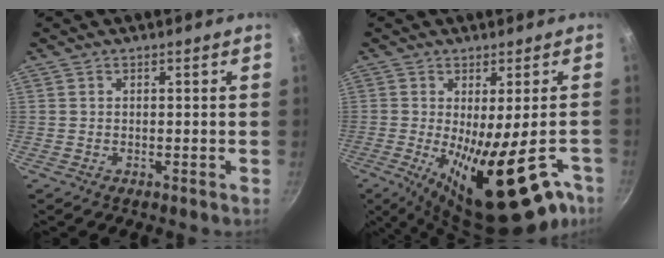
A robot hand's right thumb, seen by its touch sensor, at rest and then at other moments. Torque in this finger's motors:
{"motor_torque": [0.32, 0.96, 1.48, 0.37, 0.49]}